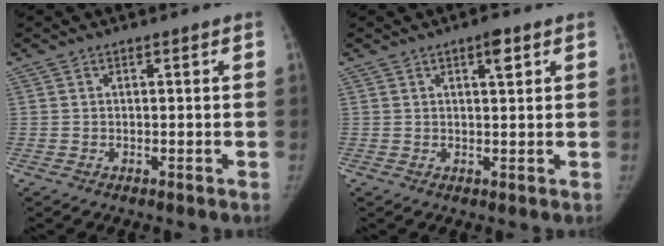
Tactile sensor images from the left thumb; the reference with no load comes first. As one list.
[{"total": 2.9, "force": [1.5, 0.9, 2.3], "torque": [-0.030, -0.005, 0.021]}]